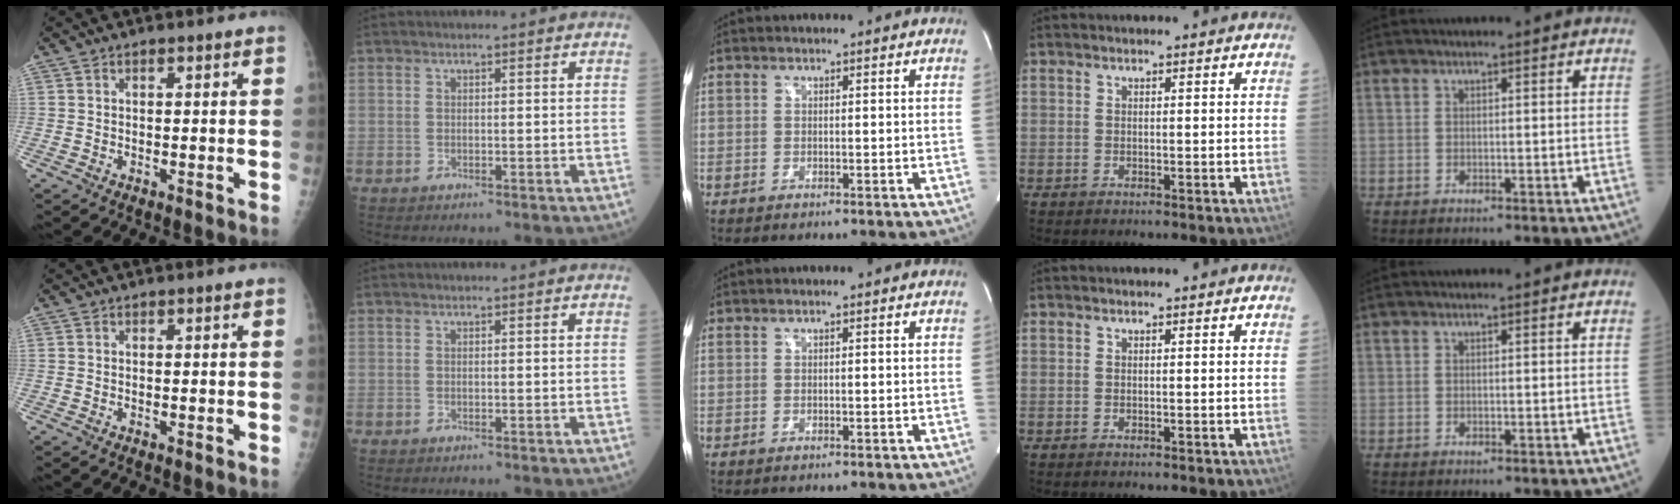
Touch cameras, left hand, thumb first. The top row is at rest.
{}